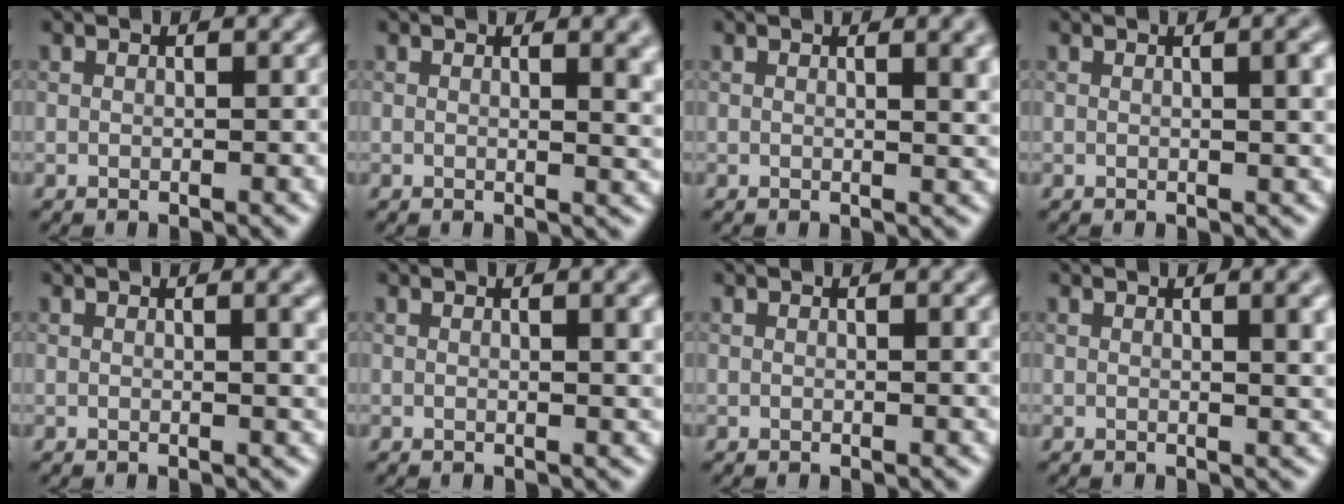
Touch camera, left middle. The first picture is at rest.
{"total": 3.7, "force": [1.3, 1.4, 3.2], "torque": [-0.024, 0.002, 0.015]}
{"total": 3.6, "force": [1.2, 1.3, 3.1], "torque": [-0.025, 0.004, 0.013]}
{"total": 3.6, "force": [0.7, 1.2, 3.3], "torque": [-0.033, 0.009, 0.008]}
{"total": 2.8, "force": [0.8, 0.9, 2.5], "torque": [-0.020, 0.004, 0.007]}
{"total": 3.1, "force": [1.0, 1.0, 2.7], "torque": [-0.023, 0.005, 0.011]}
{"total": 0.8, "force": [0.3, 0.2, 0.7], "torque": [-0.006, 0.002, 0.002]}
{"total": 4.0, "force": [1.2, 1.4, 3.5], "torque": [-0.032, 0.007, 0.013]}